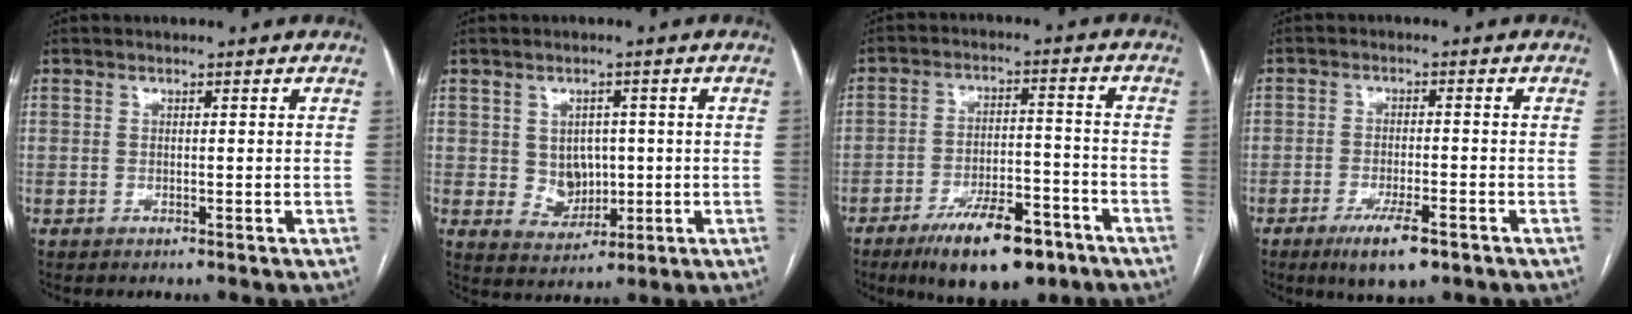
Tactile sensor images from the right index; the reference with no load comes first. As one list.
[{"total": 5.2, "force": [0.3, 4.3, 3.0], "torque": [-0.042, 0.005, 0.018]}, {"total": 12.4, "force": [-8.2, 4.4, 8.2], "torque": [-0.129, 0.004, -0.129]}, {"total": 6.2, "force": [-3.8, 1.6, 4.7], "torque": [-0.087, -0.008, -0.058]}]